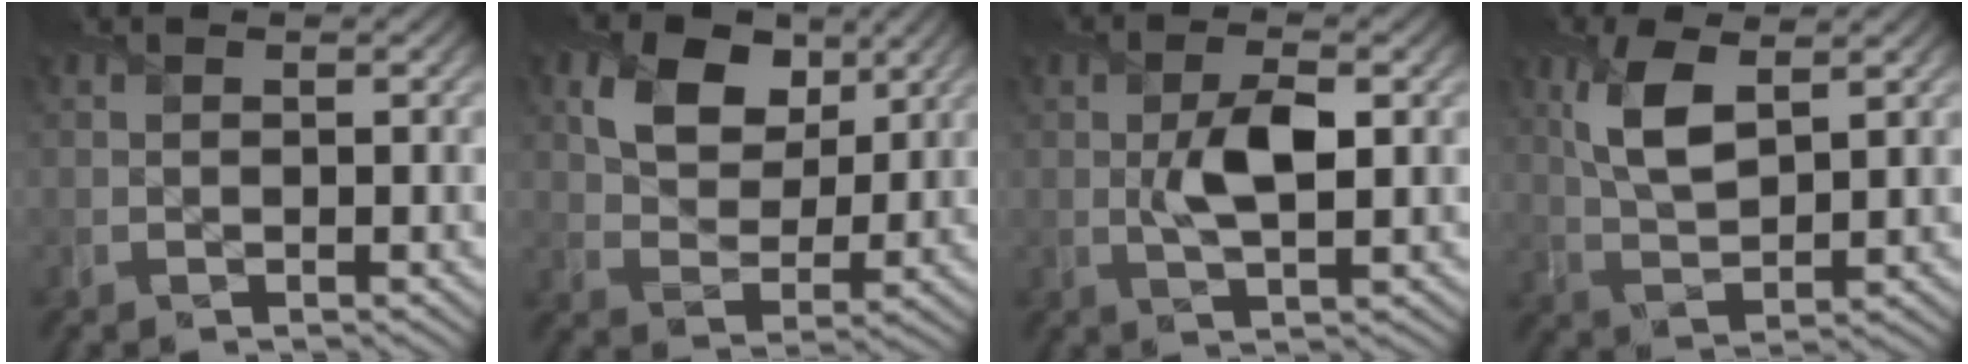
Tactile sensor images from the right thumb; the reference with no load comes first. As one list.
[{"total": 9.2, "force": [4.3, 6.2, 5.2], "torque": [-0.110, -0.002, 0.069]}, {"total": 5.6, "force": [0.4, 2.3, 5.1], "torque": [-0.105, -0.001, 0.006]}, {"total": 7.1, "force": [2.9, 3.1, 5.6], "torque": [-0.129, 0.000, 0.057]}]